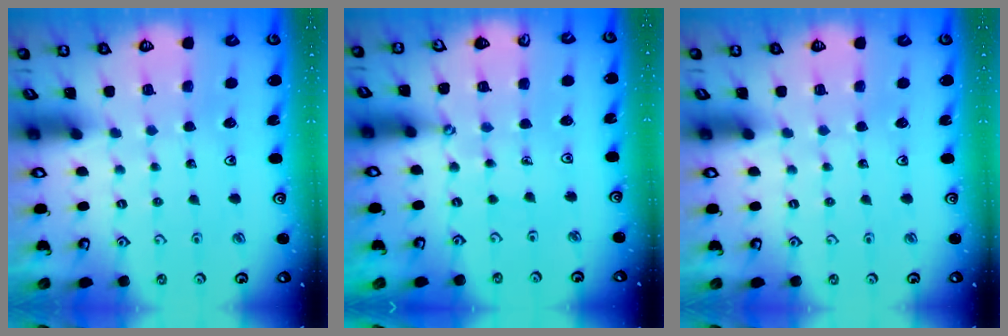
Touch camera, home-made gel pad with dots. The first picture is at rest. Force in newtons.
{"total": 0.7, "press": 0.7, "slide": 0.0}
{"total": 0.0}